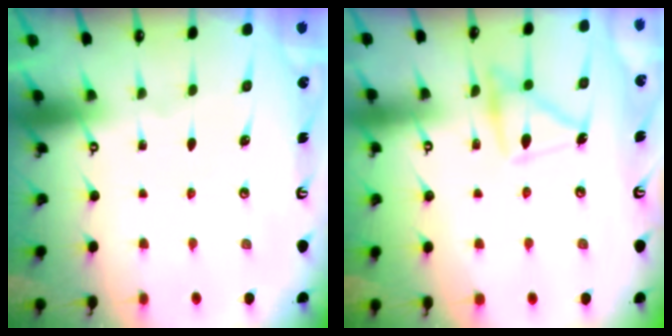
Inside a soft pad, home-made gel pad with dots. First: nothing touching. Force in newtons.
{"total": 14.4, "press": 14.4, "slide": 1.0}